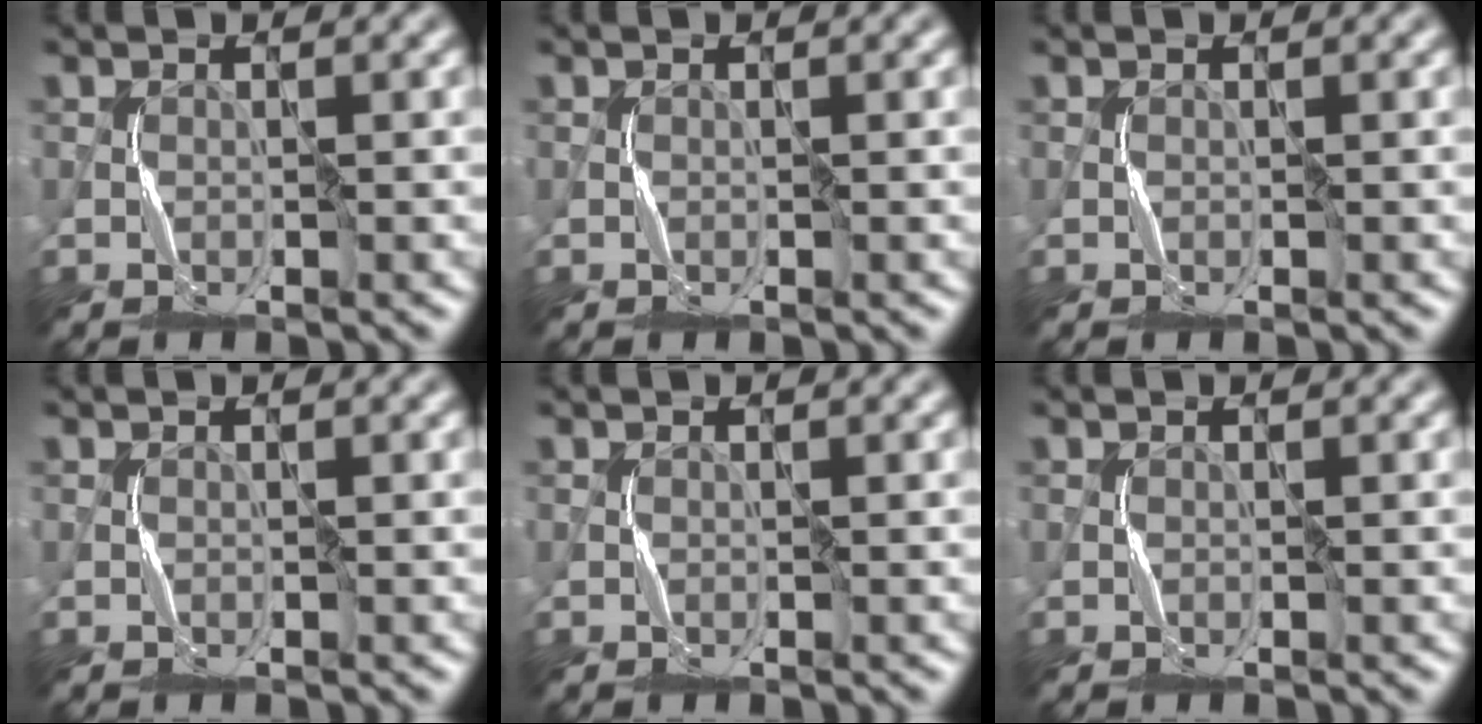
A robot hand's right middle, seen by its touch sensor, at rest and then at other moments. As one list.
[{"total": 0.0}, {"total": 0.0}, {"total": 0.0}, {"total": 0.0}, {"total": 0.0}]